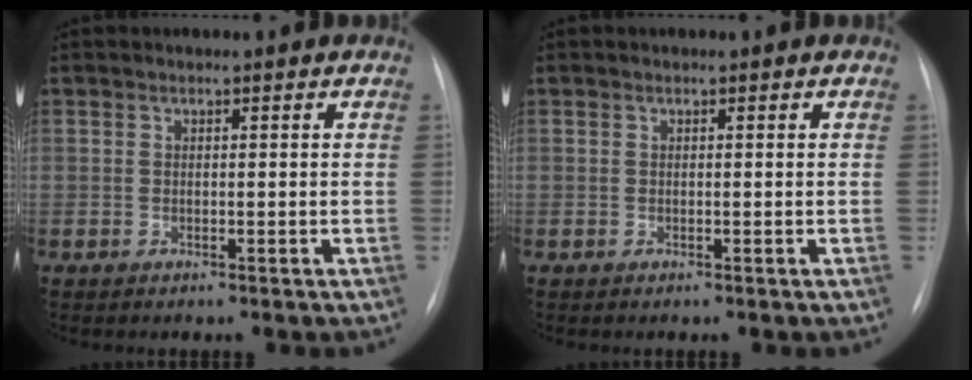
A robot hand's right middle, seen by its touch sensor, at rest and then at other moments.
{"total": 0.0}